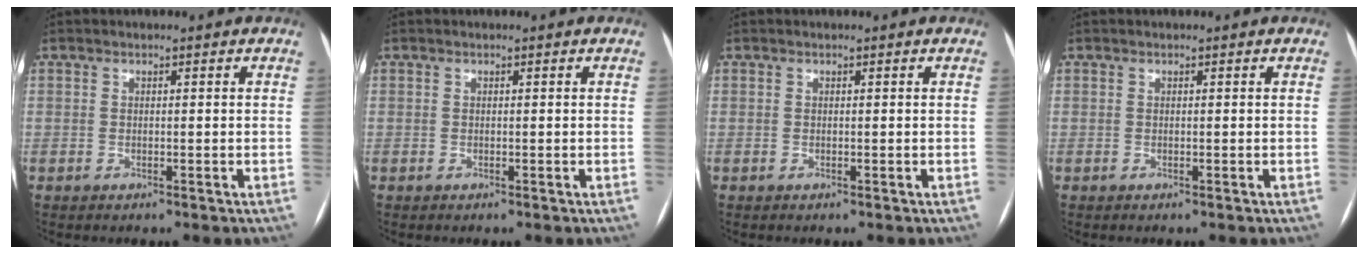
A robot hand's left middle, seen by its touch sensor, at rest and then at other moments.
{"total": 0.0}
{"total": 0.0}
{"total": 0.0}